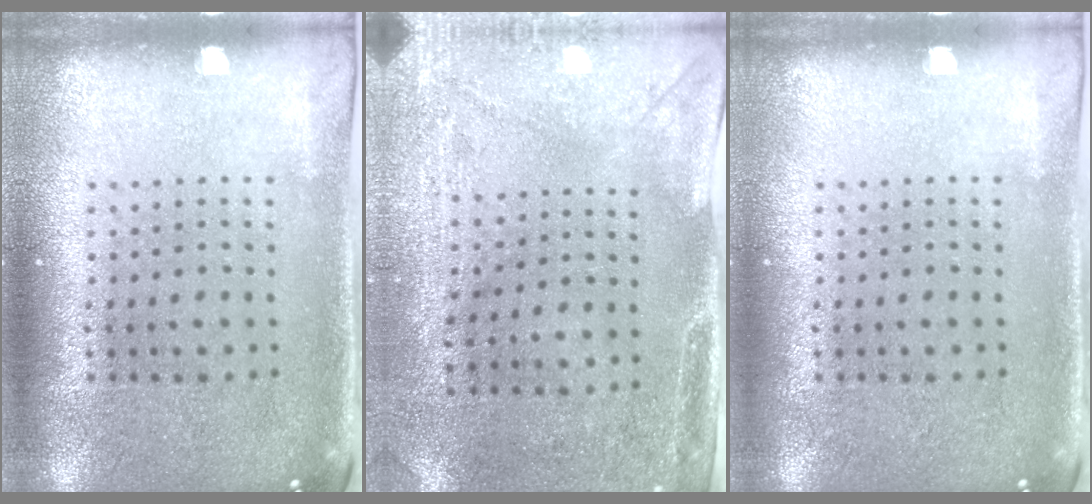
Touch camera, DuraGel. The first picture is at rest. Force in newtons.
{"total": 2.9, "press": 2.3, "slide": 1.8}
{"total": 0.0}